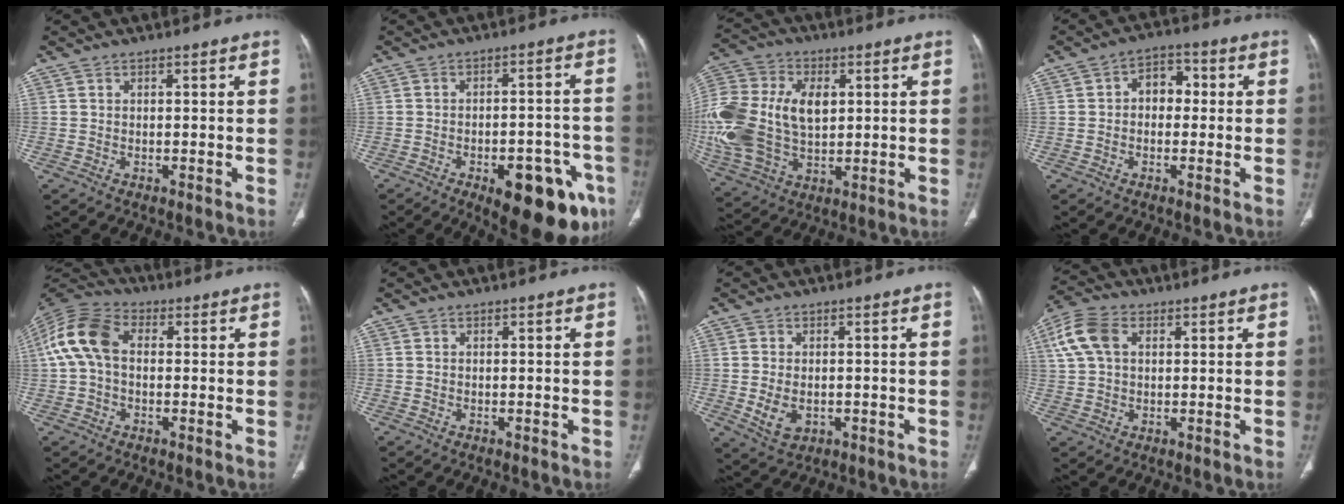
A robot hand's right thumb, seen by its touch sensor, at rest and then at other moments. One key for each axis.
{"total": 17.7, "fx": -8.5, "fy": 7.3, "fz": 13.7, "tx": -0.120, "ty": 0.035, "tz": -0.097}
{"total": 23.8, "fx": 2.2, "fy": 15.7, "fz": 17.7, "tx": -0.408, "ty": 0.006, "tz": 0.051}
{"total": 5.8, "fx": 0.2, "fy": 4.2, "fz": 3.9, "tx": -0.033, "ty": 0.022, "tz": -0.007}
{"total": 11.0, "fx": 0.9, "fy": 7.4, "fz": 8.2, "tx": -0.172, "ty": 0.032, "tz": 0.007}
{"total": 0.0}
{"total": 5.2, "fx": -0.9, "fy": 3.6, "fz": 3.7, "tx": -0.065, "ty": -0.004, "tz": -0.003}
{"total": 8.6, "fx": 2.6, "fy": 5.6, "fz": 5.9, "tx": -0.130, "ty": 0.018, "tz": 0.048}